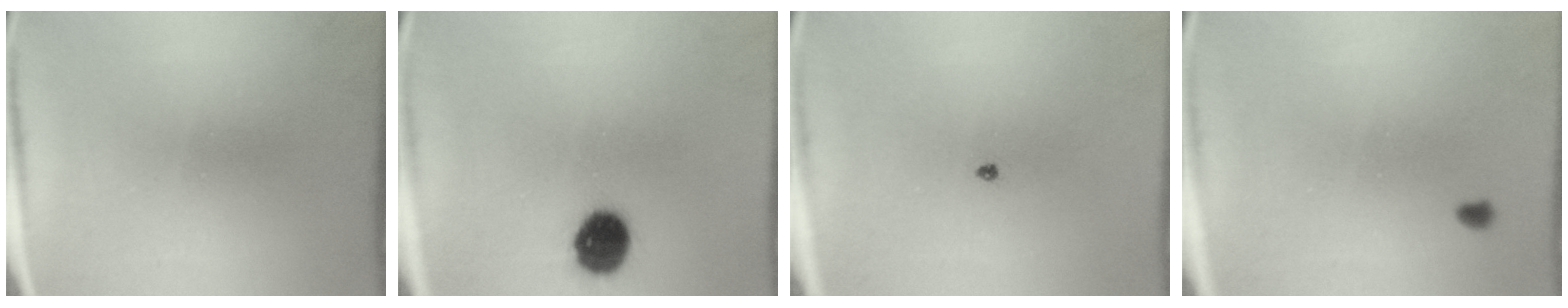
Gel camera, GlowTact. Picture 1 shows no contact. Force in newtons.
{"total": 9.9}
{"total": 0.6}
{"total": 1.0}